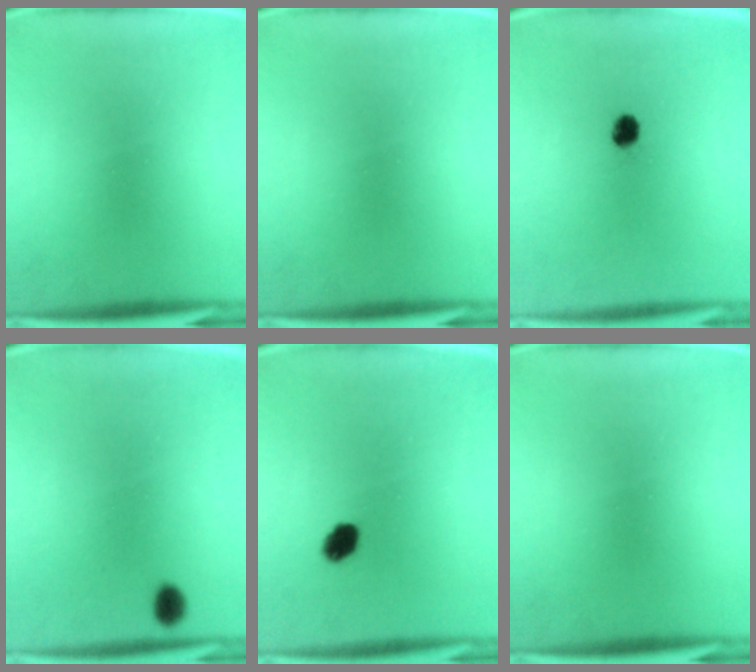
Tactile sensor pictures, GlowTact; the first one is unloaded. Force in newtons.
{"total": 0.0}
{"total": 3.2}
{"total": 1.7}
{"total": 4.0}
{"total": 0.0}